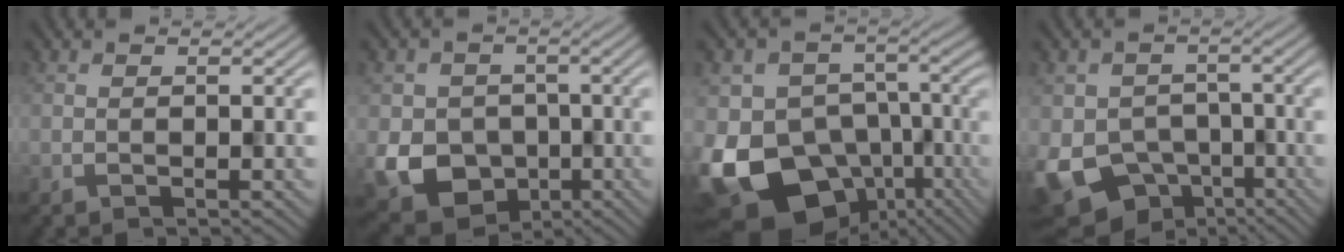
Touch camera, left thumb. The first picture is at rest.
{"total": 9.5, "force": [-2.9, 8.3, 3.6], "torque": [-0.089, -0.043, -0.059]}
{"total": 18.6, "force": [-8.1, 14.3, 8.7], "torque": [-0.195, -0.038, -0.102]}
{"total": 10.4, "force": [-5.0, 8.0, 4.4], "torque": [-0.099, -0.033, -0.063]}